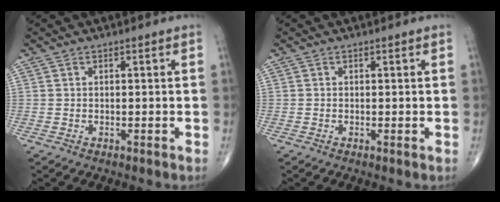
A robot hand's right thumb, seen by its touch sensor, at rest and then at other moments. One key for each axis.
{"total": 0.0}